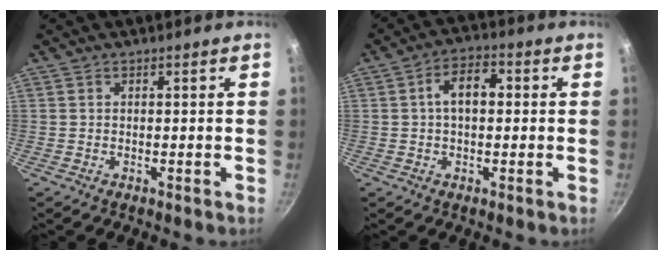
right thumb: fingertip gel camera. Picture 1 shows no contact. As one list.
[{"total": 6.3, "force": [0.8, 3.8, 5.0], "torque": [-0.063, 0.018, 0.004]}]